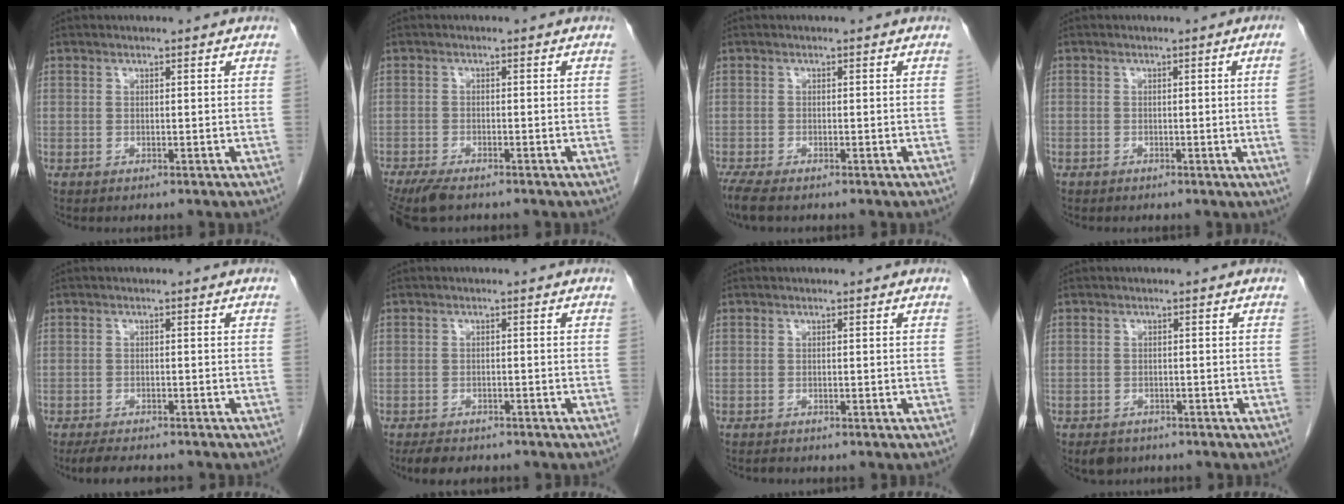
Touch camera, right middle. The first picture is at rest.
{"total": 6.6, "force": [-5.3, 1.7, 3.6], "torque": [-0.062, -0.015, -0.089]}
{"total": 4.0, "force": [-3.1, 0.9, 2.4], "torque": [-0.050, -0.014, -0.052]}
{"total": 3.2, "force": [-0.4, -1.1, 3.0], "torque": [-0.031, -0.003, -0.006]}
{"total": 6.1, "force": [-5.4, 1.4, 2.6], "torque": [-0.045, -0.013, -0.079]}
{"total": 4.7, "force": [-4.0, 1.6, 1.8], "torque": [-0.036, -0.010, -0.057]}
{"total": 0.9, "force": [-0.9, 0.2, 0.1], "torque": [-0.009, -0.003, -0.016]}
{"total": 3.2, "force": [-2.6, 1.8, 0.6], "torque": [-0.012, 0.001, -0.037]}